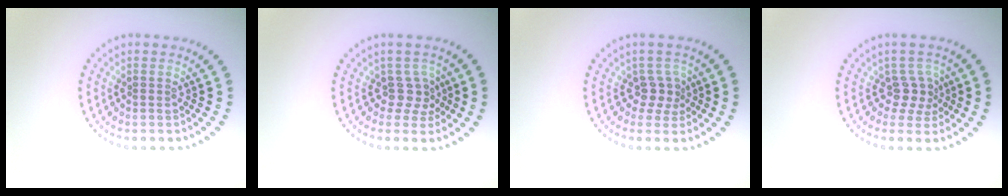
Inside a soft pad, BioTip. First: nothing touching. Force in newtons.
{"total": 2.1, "press": 1.5, "slide": 1.4}
{"total": 1.9, "press": 1.4, "slide": 1.3}
{"total": 2.2, "press": 1.6, "slide": 1.6}